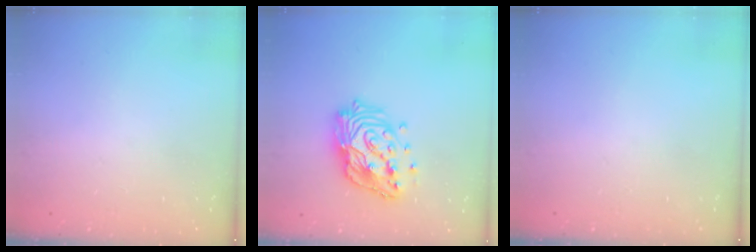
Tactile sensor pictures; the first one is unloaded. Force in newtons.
{"total": 18.2, "press": 18.1, "slide": 1.5}
{"total": 0.0}